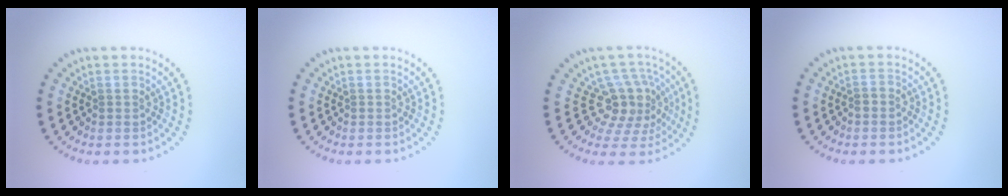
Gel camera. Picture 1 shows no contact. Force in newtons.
{"total": 0.0}
{"total": 4.2, "press": 3.1, "slide": 2.7}
{"total": 0.6, "press": 0.2, "slide": 0.6}